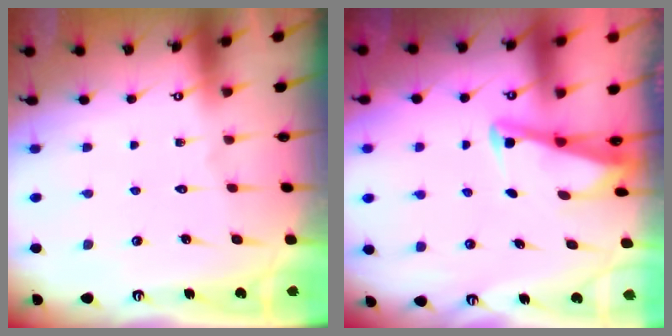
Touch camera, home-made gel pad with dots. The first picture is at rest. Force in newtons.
{"total": 2.8, "press": 2.8, "slide": 0.3}